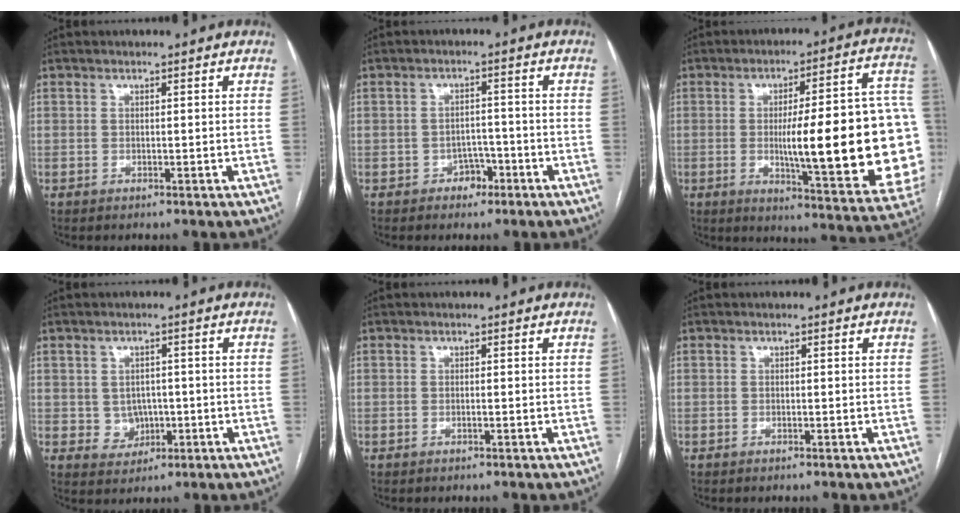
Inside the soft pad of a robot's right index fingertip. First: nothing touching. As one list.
[{"total": 2.2, "force": [-0.9, 1.5, 1.3], "torque": [-0.016, 0.004, -0.007]}, {"total": 25.9, "force": [-2.2, 3.4, 25.5], "torque": [-0.251, 0.012, -0.024]}, {"total": 3.8, "force": [-0.3, 3.4, 1.6], "torque": [-0.018, 0.006, 0.005]}, {"total": 0.0}, {"total": 0.0}]